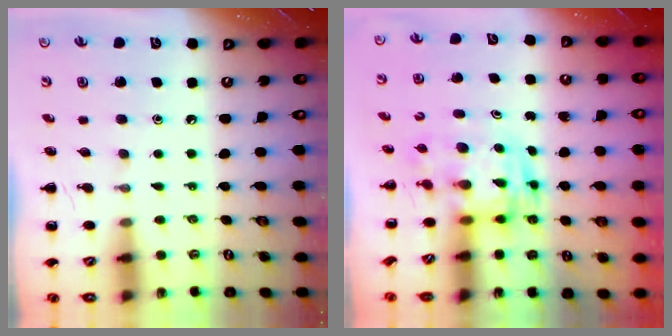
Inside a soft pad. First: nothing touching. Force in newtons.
{"total": 2.8, "press": 2.8, "slide": 0.5}